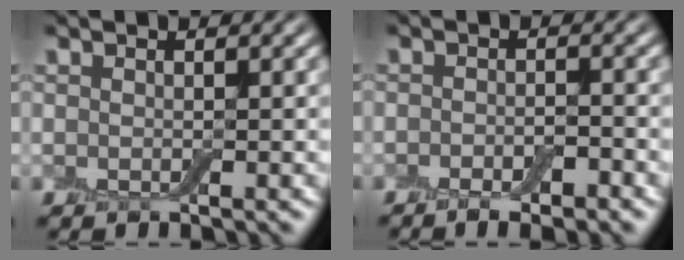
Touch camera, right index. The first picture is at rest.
{"total": 3.1, "force": [-1.9, 1.0, 2.3], "torque": [-0.030, 0.002, -0.027]}